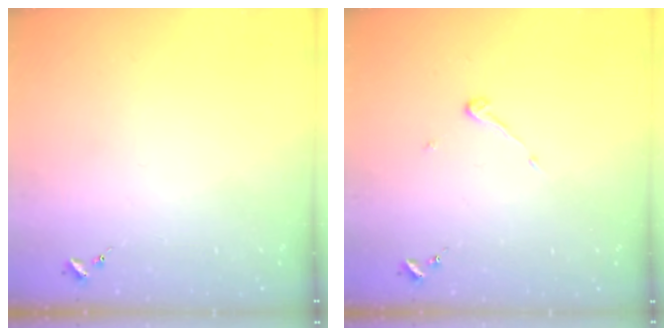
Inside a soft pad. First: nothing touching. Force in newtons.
{"total": 3.9, "press": 3.9, "slide": 0.3}